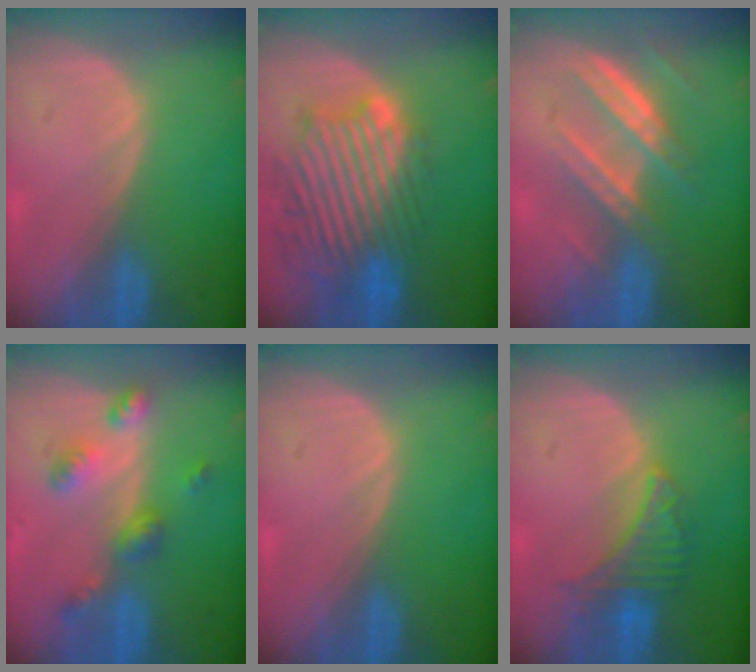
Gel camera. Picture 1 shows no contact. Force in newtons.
{"total": 12.7, "press": 11.4, "slide": 5.6}
{"total": 7.9, "press": 7.0, "slide": 3.6}
{"total": 6.2, "press": 5.5, "slide": 3.0}
{"total": 0.0}
{"total": 5.2, "press": 5.2, "slide": 0.4}